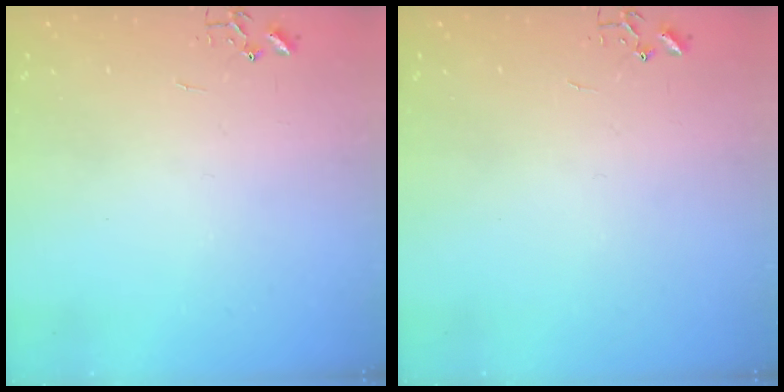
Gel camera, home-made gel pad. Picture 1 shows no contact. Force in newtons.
{"total": 0.0}